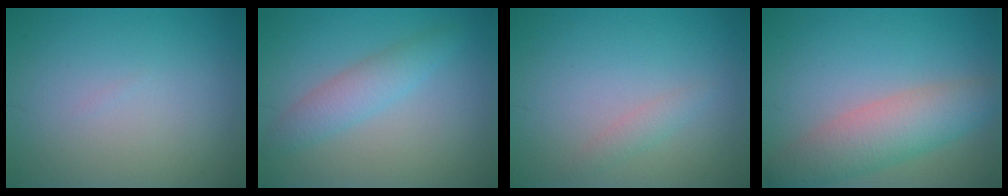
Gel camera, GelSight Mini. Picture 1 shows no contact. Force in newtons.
{"total": 2.8, "press": 2.8, "slide": 0.0}
{"total": 1.2, "press": 1.2, "slide": 0.0}
{"total": 5.4, "press": 5.4, "slide": 0.4}